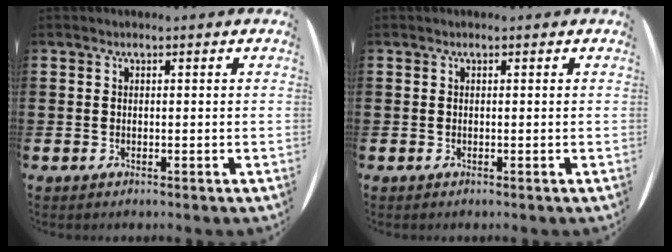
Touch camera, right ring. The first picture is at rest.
{"total": 0.0}